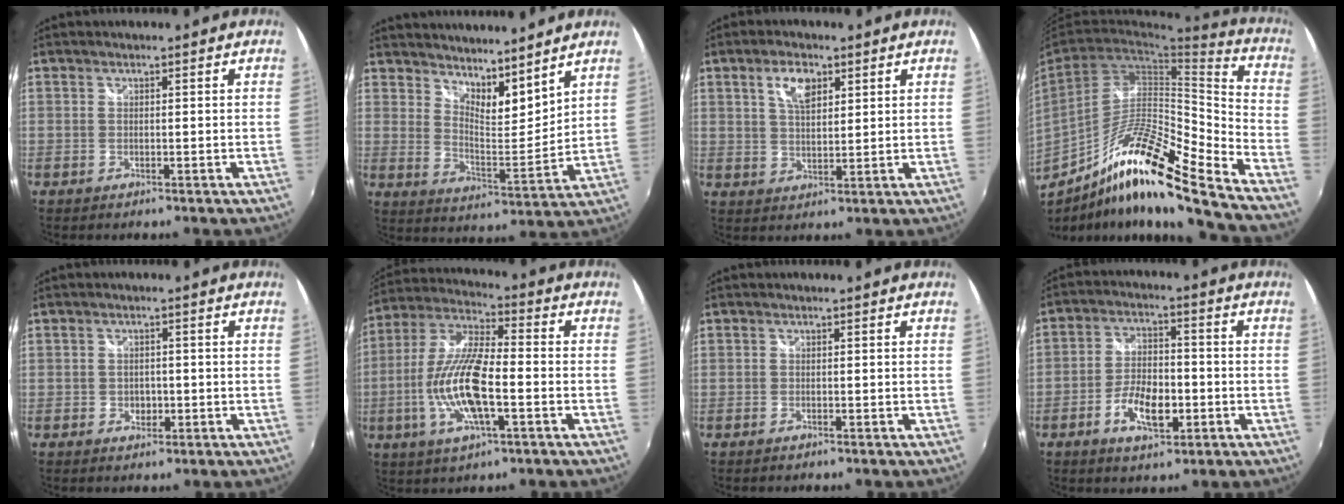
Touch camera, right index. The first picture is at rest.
{"total": 9.7, "force": [8.3, 2.5, 4.5], "torque": [-0.061, -0.014, 0.139]}
{"total": 5.7, "force": [2.8, 2.8, 4.2], "torque": [-0.072, 0.008, 0.052]}
{"total": 20.4, "force": [-13.5, 1.7, 15.1], "torque": [-0.251, -0.016, -0.242]}
{"total": 2.8, "force": [-0.8, 2.3, 1.4], "torque": [-0.024, 0.002, -0.011]}
{"total": 15.1, "force": [-3.9, 4.4, 13.9], "torque": [-0.283, -0.005, -0.076]}
{"total": 0.5, "force": [-0.5, 0.2, 0.2], "torque": [-0.004, -0.004, -0.011]}
{"total": 8.9, "force": [-3.4, 4.2, 7.1], "torque": [-0.144, 0.003, -0.057]}